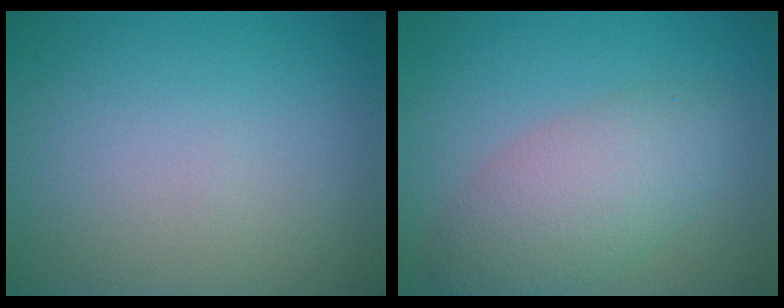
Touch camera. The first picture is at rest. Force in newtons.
{"total": 5.4, "press": 5.4, "slide": 0.1}